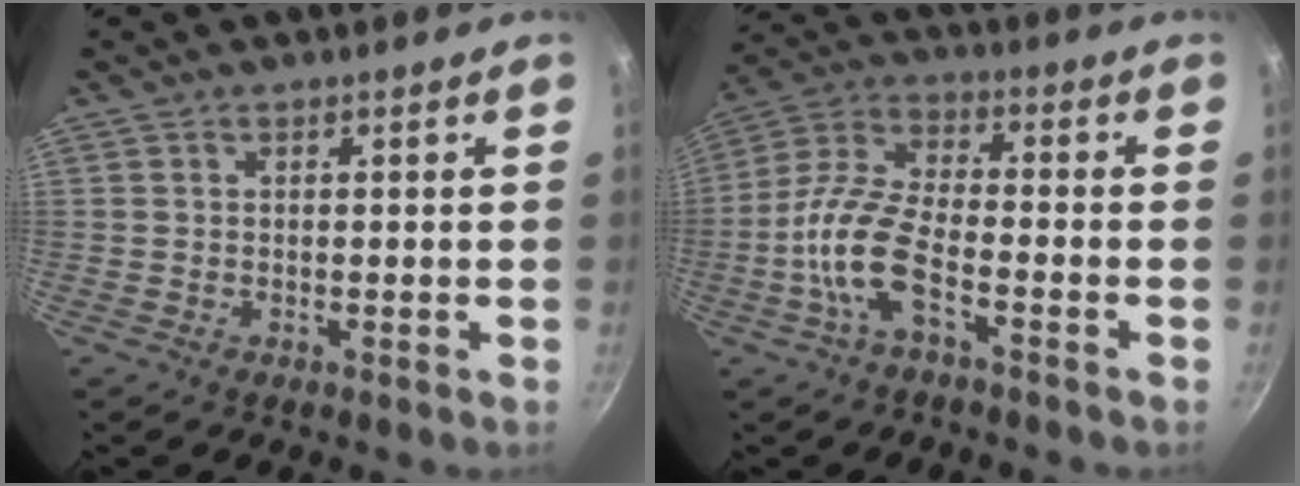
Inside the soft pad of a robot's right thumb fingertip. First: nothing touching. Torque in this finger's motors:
{"motor_torque": [-0.05, 0.35, 0.51, 0.53, 0.34]}